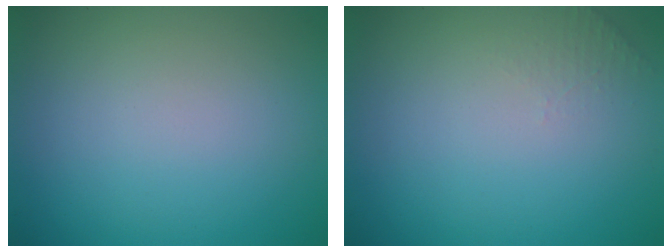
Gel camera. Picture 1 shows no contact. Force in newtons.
{"total": 1.0, "press": 0.9, "slide": 0.3}